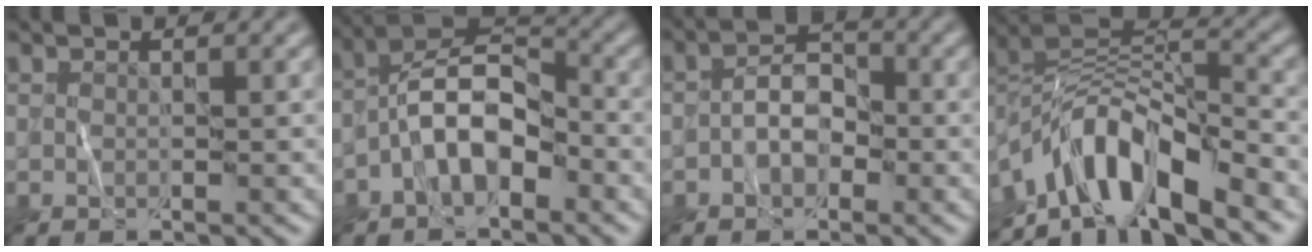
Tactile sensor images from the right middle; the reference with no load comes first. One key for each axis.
{"total": 5.7, "fx": -2.5, "fy": 2.6, "fz": 4.3, "tx": -0.076, "ty": 0.018, "tz": -0.056}
{"total": 2.6, "fx": -0.9, "fy": 1.6, "fz": 1.8, "tx": -0.027, "ty": 0.010, "tz": -0.022}
{"total": 9.7, "fx": -6.1, "fy": 3.3, "fz": 6.7, "tx": -0.105, "ty": 0.007, "tz": -0.125}